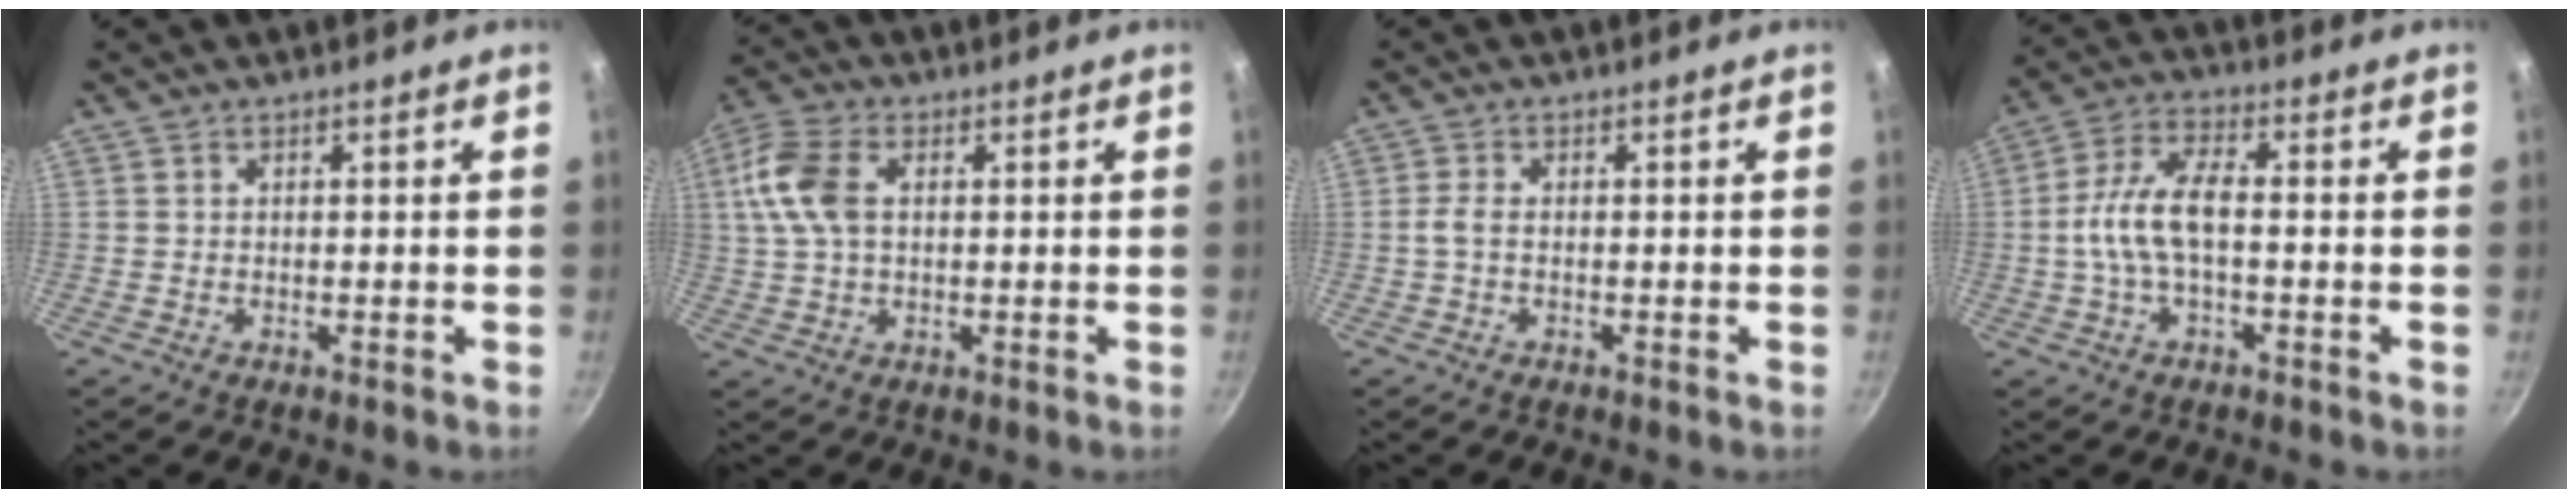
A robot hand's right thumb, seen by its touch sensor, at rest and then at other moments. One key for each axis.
{"total": 10.0, "fx": 1.8, "fy": 6.2, "fz": 7.6, "tx": -0.158, "ty": 0.013, "tz": 0.027}
{"total": 1.9, "fx": -0.4, "fy": 0.8, "fz": 1.7, "tx": -0.049, "ty": 0.007, "tz": -0.013}
{"total": 9.2, "fx": -1.0, "fy": 4.0, "fz": 8.2, "tx": -0.167, "ty": 0.030, "tz": -0.030}